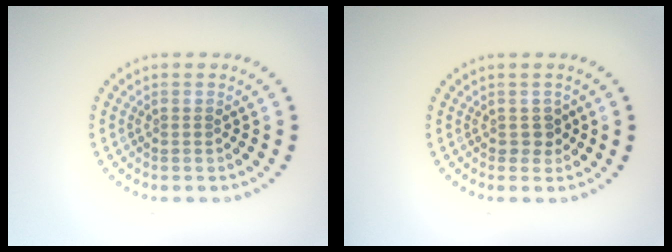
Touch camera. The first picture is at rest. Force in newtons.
{"total": 1.1, "press": 1.0, "slide": 0.5}